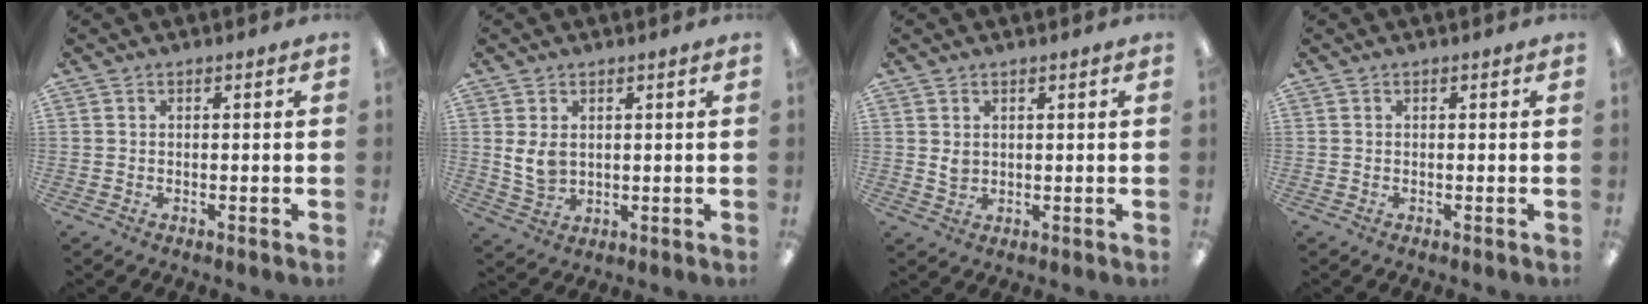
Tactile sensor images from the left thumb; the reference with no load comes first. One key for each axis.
{"total": 5.4, "fx": 1.7, "fy": 3.8, "fz": 3.5, "tx": -0.084, "ty": -0.004, "tz": 0.032}
{"total": 2.4, "fx": 1.3, "fy": 1.7, "fz": 1.0, "tx": -0.013, "ty": -0.002, "tz": 0.023}
{"total": 0.0}